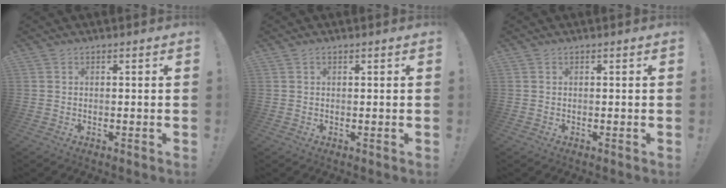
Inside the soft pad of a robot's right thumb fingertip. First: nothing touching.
{"total": 0.5, "force": [0.3, 0.2, 0.3], "torque": [-0.007, 0.001, 0.006]}
{"total": 0.0}